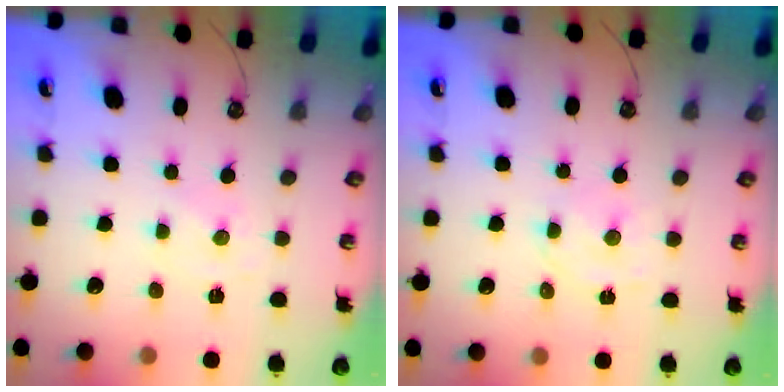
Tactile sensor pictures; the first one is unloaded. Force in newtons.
{"total": 3.0, "press": 3.0, "slide": 0.3}